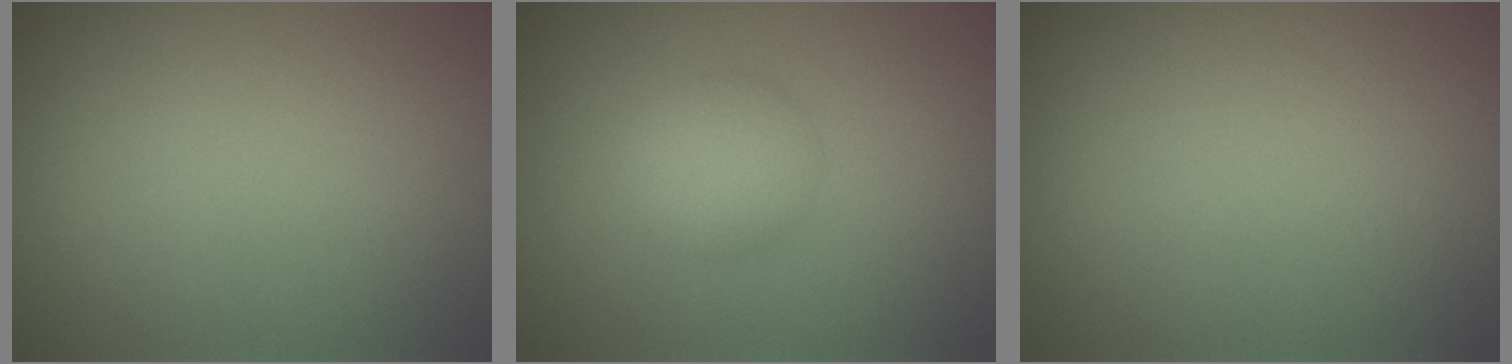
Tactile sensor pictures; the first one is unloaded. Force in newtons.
{"total": 2.9, "press": 2.9, "slide": 0.1}
{"total": 0.0}